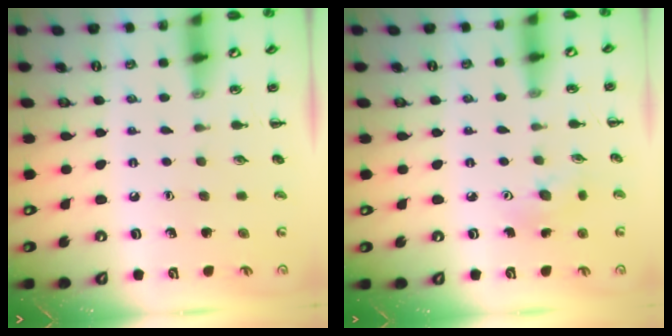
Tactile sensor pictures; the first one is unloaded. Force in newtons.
{"total": 3.3, "press": 3.2, "slide": 0.9}